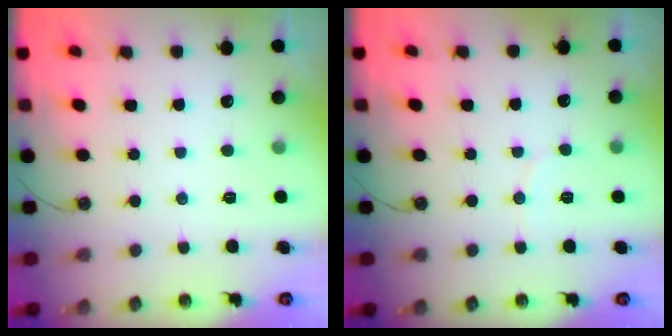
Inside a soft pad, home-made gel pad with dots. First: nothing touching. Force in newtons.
{"total": 3.2, "press": 3.2, "slide": 0.4}